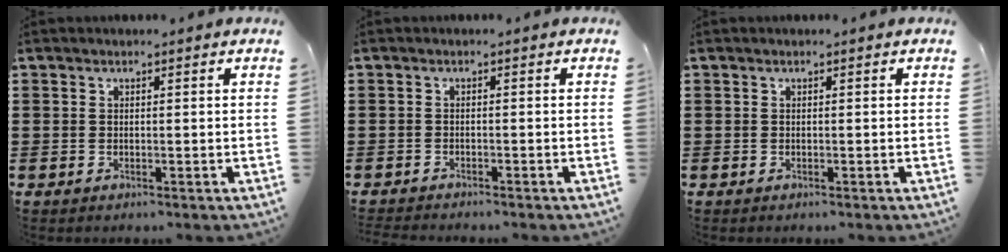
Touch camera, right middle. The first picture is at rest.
{"total": 0.9, "force": [-0.9, 0.0, 0.0], "torque": [-0.001, 0.001, -0.020]}
{"total": 0.0}